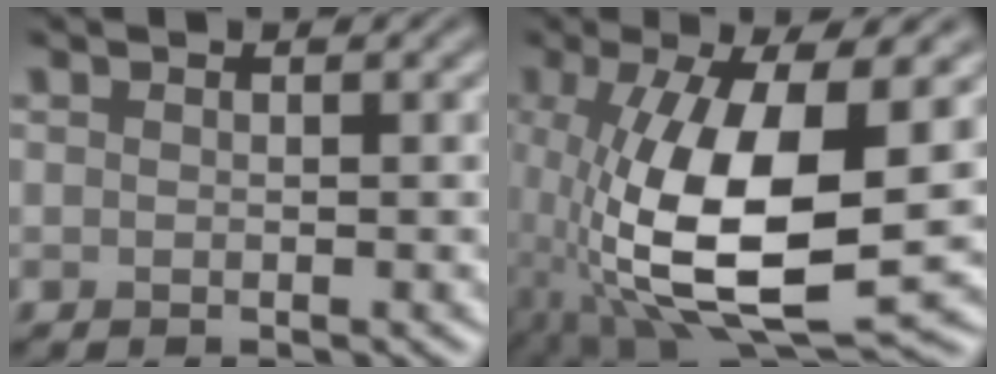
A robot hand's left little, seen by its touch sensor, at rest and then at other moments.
{"total": 12.0, "force": [-0.9, 4.3, 11.2], "torque": [-0.224, -0.015, -0.009]}